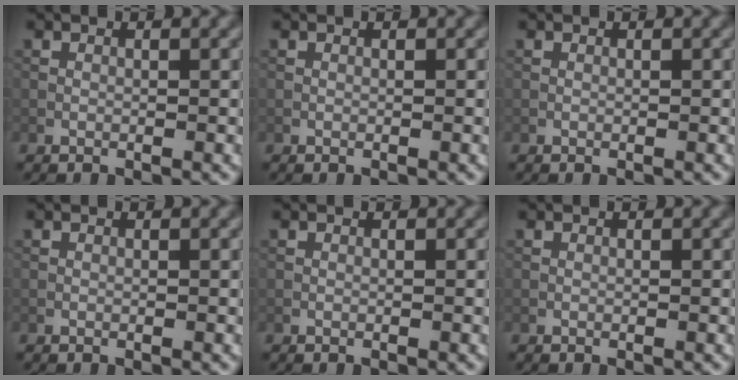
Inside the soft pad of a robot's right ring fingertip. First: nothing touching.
{"total": 0.0}
{"total": 0.0}
{"total": 0.0}
{"total": 0.0}
{"total": 0.0}